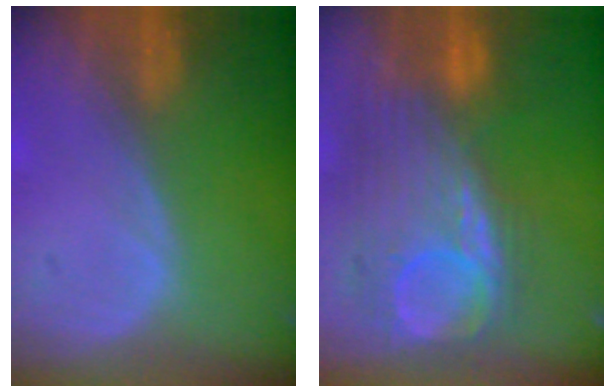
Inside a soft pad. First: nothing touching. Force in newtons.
{"total": 11.2, "press": 10.4, "slide": 4.1}